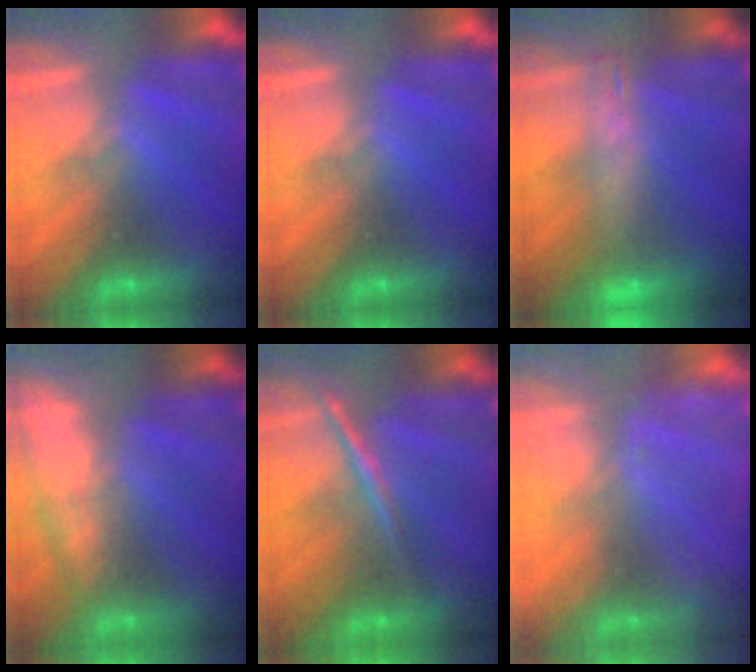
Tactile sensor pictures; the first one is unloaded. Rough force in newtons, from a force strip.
{"total": 0.0}
{"total": 7.0}
{"total": 2.6}
{"total": 1.9}
{"total": 2.2}